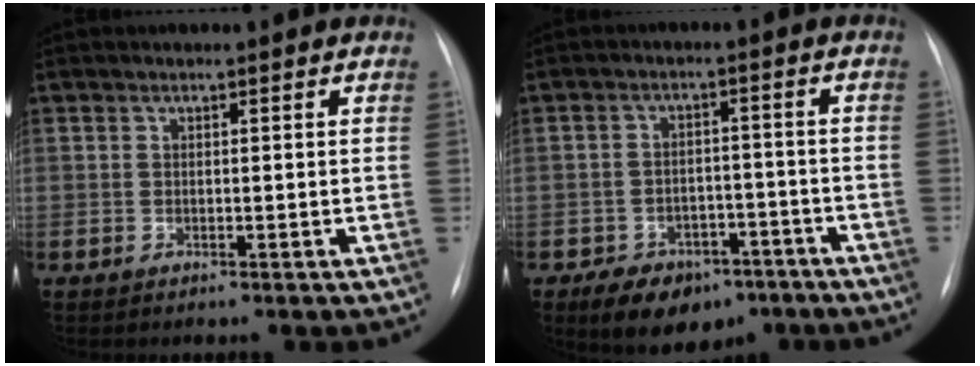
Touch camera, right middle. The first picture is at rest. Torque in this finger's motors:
{"motor_torque": [1.01, -0.98, 0.12, 0.05]}